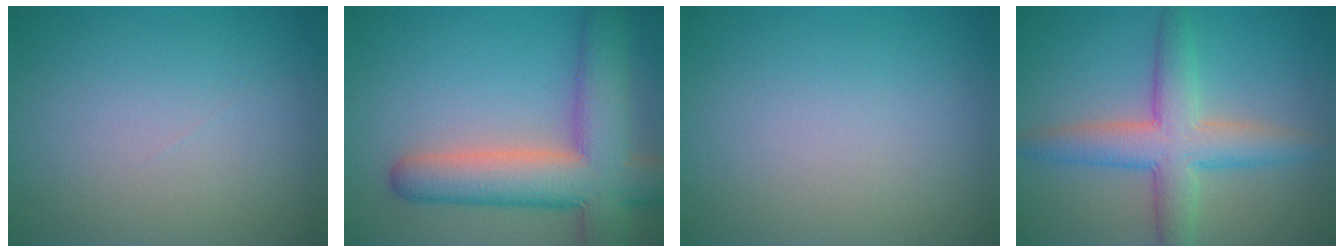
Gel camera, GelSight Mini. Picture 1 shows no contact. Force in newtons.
{"total": 9.7, "press": 9.7, "slide": 0.7}
{"total": 0.0}
{"total": 5.9, "press": 5.9, "slide": 0.2}